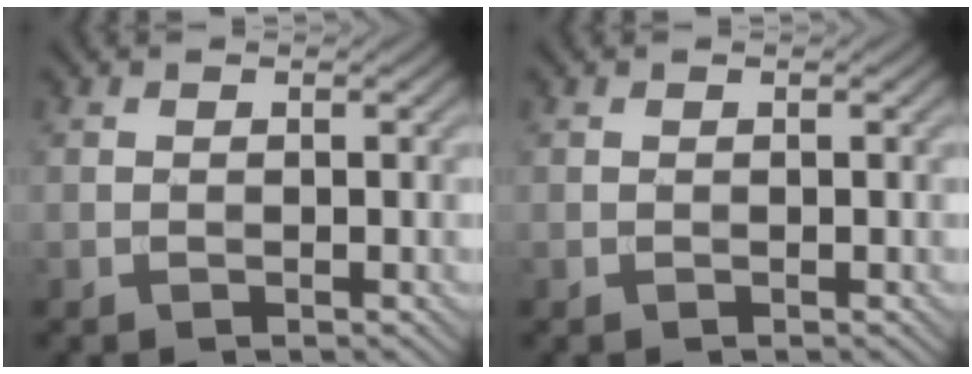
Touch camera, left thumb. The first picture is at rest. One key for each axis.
{"total": 0.0}